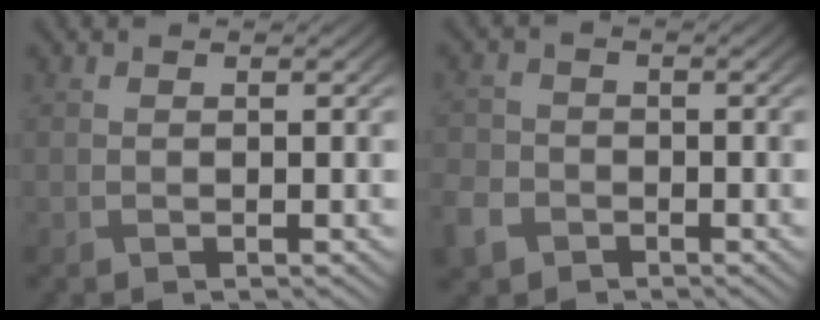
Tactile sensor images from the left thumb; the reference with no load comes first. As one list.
[{"total": 4.1, "force": [-2.4, 3.0, 1.5], "torque": [-0.048, -0.005, -0.057]}]